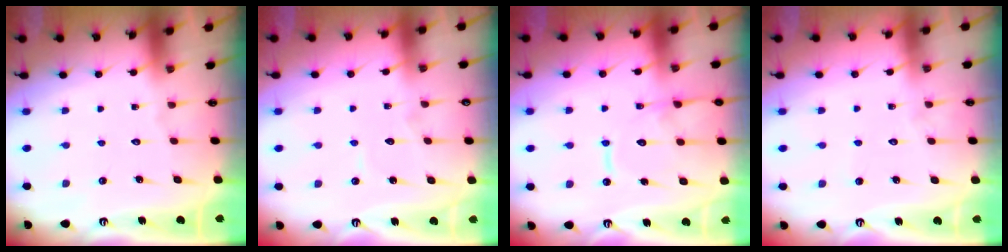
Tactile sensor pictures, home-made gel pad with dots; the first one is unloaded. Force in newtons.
{"total": 3.4, "press": 3.4, "slide": 0.3}
{"total": 12.5, "press": 12.5, "slide": 1.2}
{"total": 3.0, "press": 3.0, "slide": 0.3}